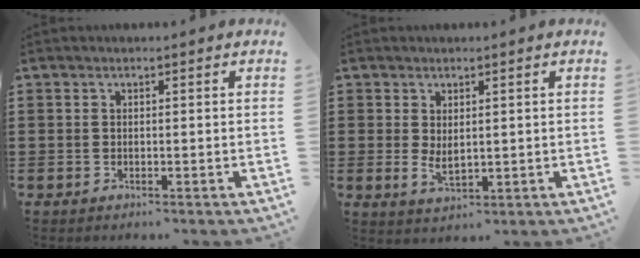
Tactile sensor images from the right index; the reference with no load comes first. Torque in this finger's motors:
{"motor_torque": [0.60, 1.53, -0.06, -0.01]}